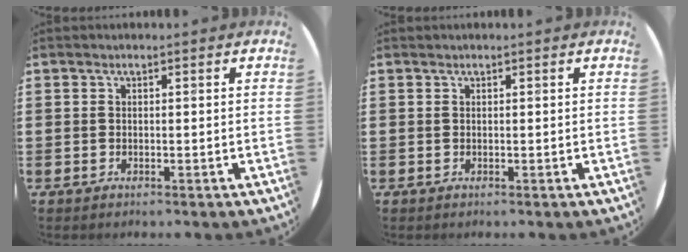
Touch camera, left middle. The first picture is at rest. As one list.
[{"total": 0.0}]